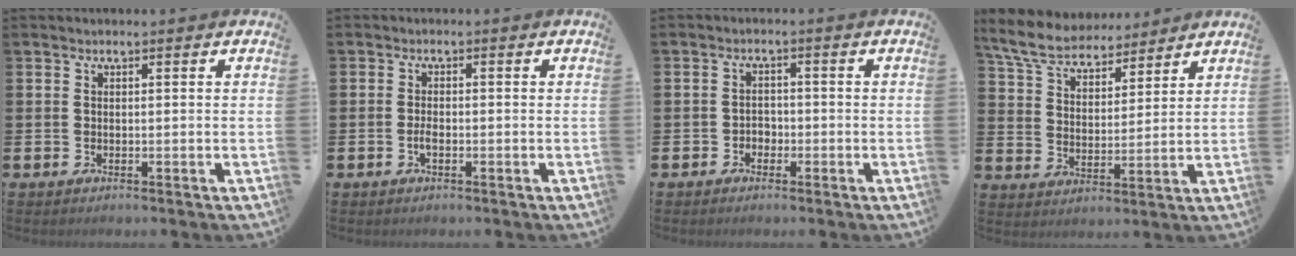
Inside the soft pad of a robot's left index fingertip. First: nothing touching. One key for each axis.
{"total": 1.4, "fx": -0.5, "fy": 0.6, "fz": 1.2, "tx": -0.028, "ty": 0.003, "tz": -0.009}
{"total": 1.8, "fx": -1.1, "fy": 1.4, "fz": 0.3, "tx": -0.007, "ty": 0.003, "tz": -0.026}
{"total": 7.2, "fx": 6.7, "fy": 2.1, "fz": 1.8, "tx": -0.071, "ty": -0.031, "tz": 0.124}